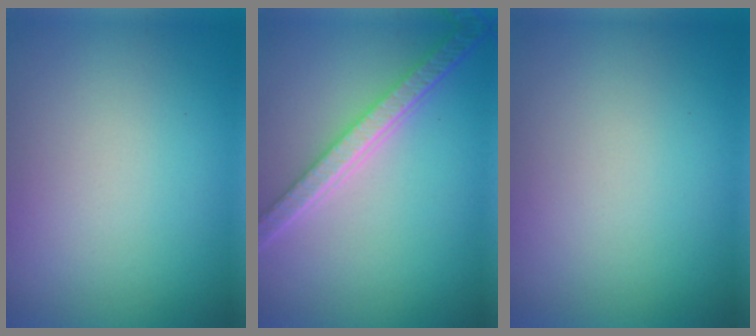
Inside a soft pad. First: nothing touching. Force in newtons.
{"total": 5.4, "press": 4.1, "slide": 3.6}
{"total": 0.0}